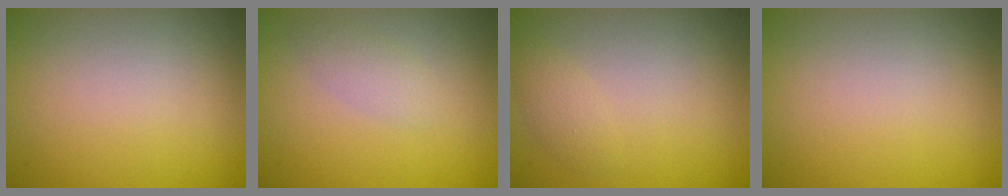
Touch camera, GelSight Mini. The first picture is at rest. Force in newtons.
{"total": 1.4, "press": 1.4, "slide": 0.1}
{"total": 1.2, "press": 1.2, "slide": 0.1}
{"total": 0.0}